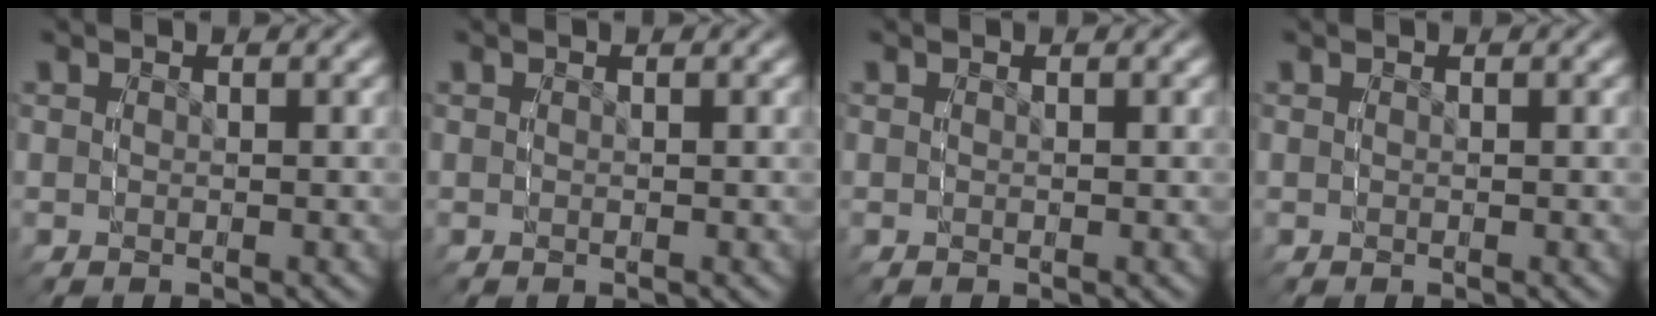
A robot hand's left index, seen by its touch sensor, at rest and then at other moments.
{"total": 0.8, "force": [-0.2, -0.7, -0.3], "torque": [0.011, -0.008, 0.005]}
{"total": 0.0}
{"total": 0.0}